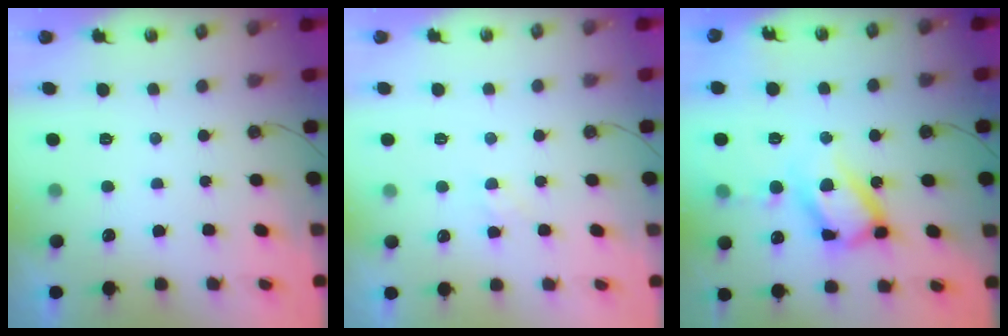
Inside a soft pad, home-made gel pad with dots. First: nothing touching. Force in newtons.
{"total": 5.3, "press": 5.3, "slide": 0.5}
{"total": 19.6, "press": 19.5, "slide": 1.7}